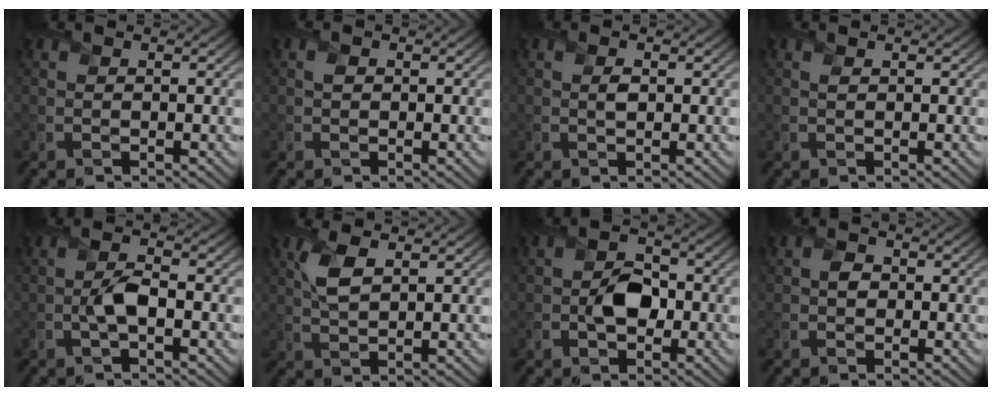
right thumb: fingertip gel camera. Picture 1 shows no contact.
{"total": 0.5, "force": [0.1, 0.5, 0.1], "torque": [-0.003, 0.001, -0.001]}
{"total": 1.0, "force": [0.1, 0.6, 0.8], "torque": [-0.015, 0.000, 0.001]}
{"total": 0.0}
{"total": 3.0, "force": [-0.8, 1.1, 2.7], "torque": [-0.058, 0.005, -0.018]}
{"total": 4.0, "force": [1.7, 1.8, 3.1], "torque": [-0.078, 0.002, 0.036]}
{"total": 4.6, "force": [-1.1, 3.3, 3.0], "torque": [-0.048, 0.001, -0.022]}
{"total": 1.4, "force": [-0.1, 1.3, 0.6], "torque": [-0.012, 0.001, -0.007]}